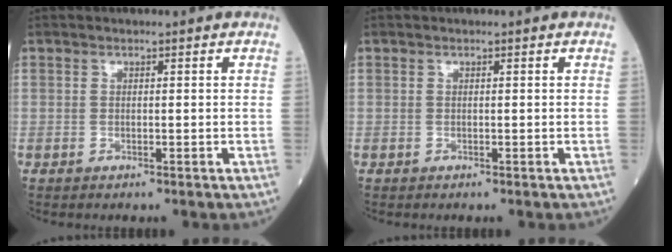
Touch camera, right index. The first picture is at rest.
{"total": 0.0}